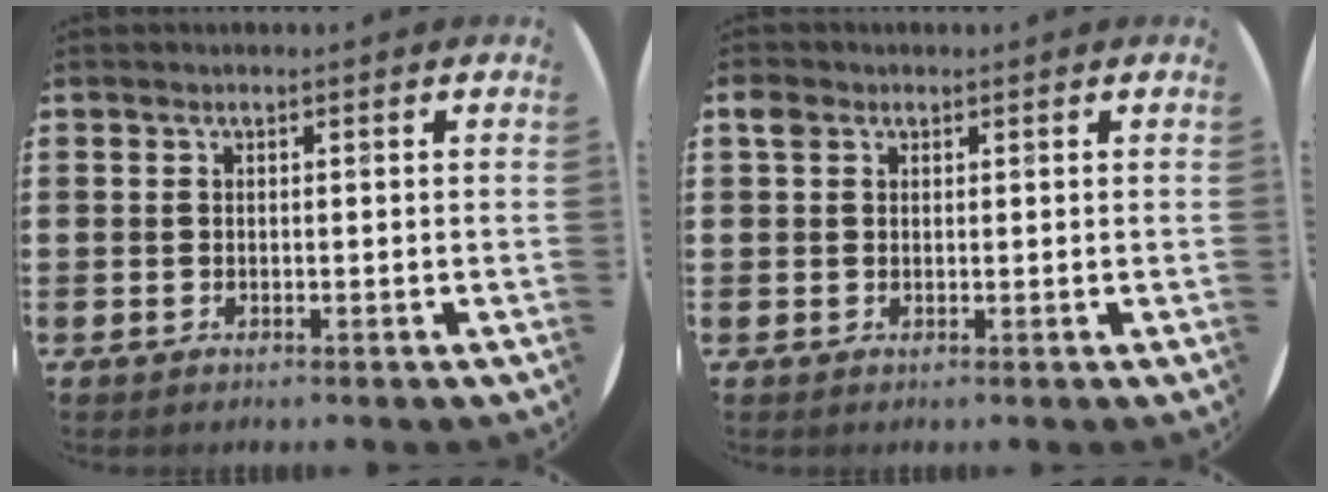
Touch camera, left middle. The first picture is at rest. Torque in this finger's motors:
{"motor_torque": [0.47, -0.35, 0.02, 0.05]}